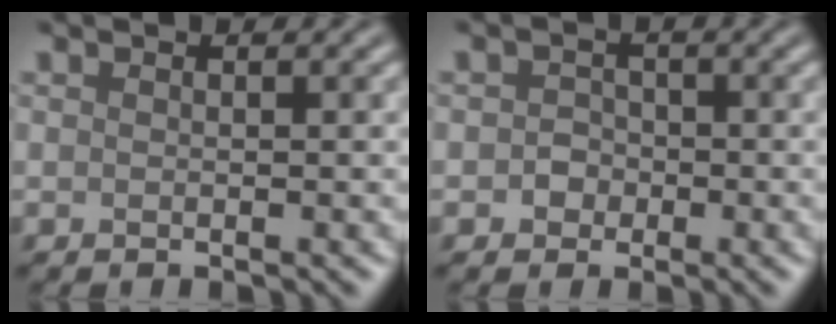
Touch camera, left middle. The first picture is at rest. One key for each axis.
{"total": 1.5, "fx": -0.4, "fy": 1.4, "fz": 0.4, "tx": -0.001, "ty": 0.002, "tz": -0.011}